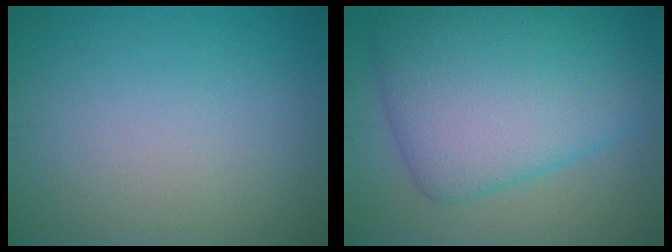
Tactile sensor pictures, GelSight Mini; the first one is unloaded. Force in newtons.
{"total": 10.2, "press": 10.1, "slide": 0.3}